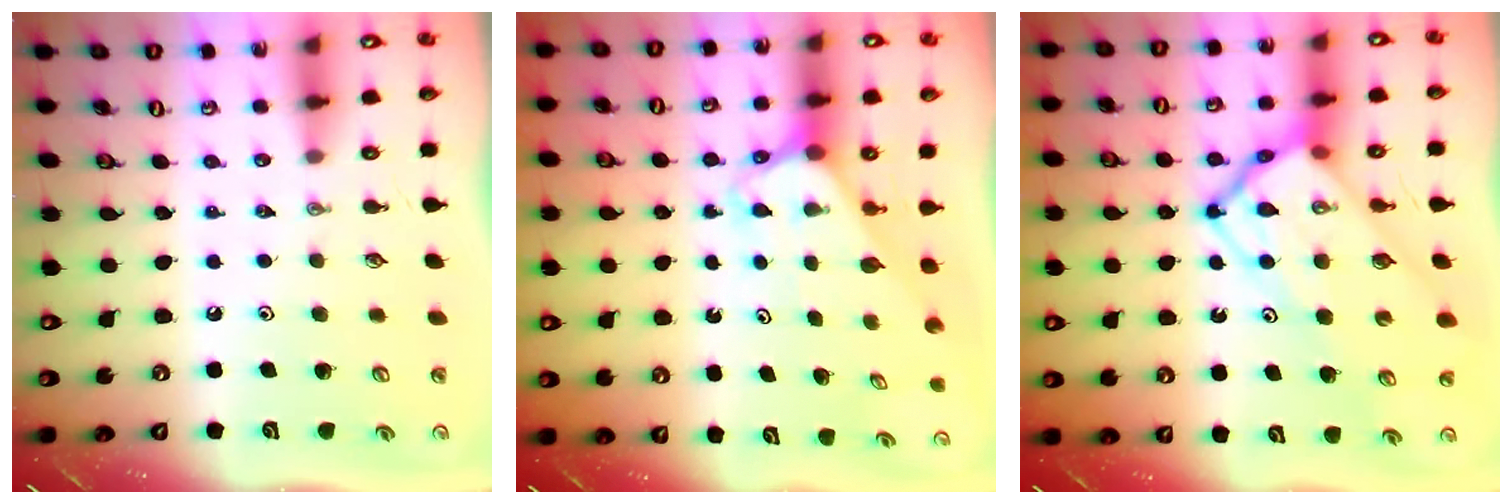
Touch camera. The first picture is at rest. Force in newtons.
{"total": 2.8, "press": 2.8, "slide": 0.2}
{"total": 17.1, "press": 17.1, "slide": 1.5}